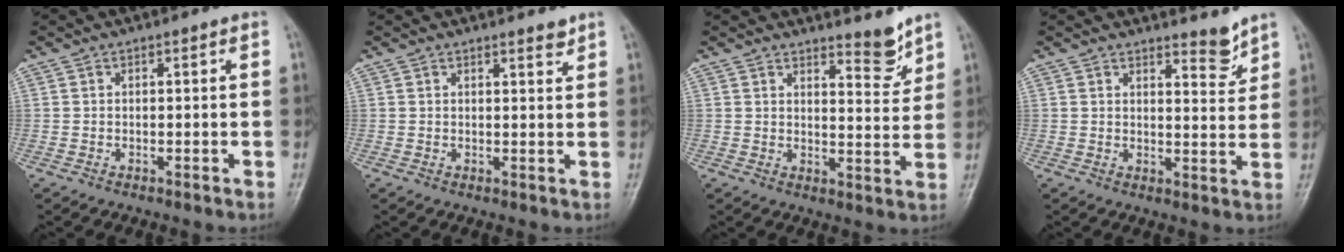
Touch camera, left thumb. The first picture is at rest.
{"total": 1.9, "force": [1.7, 0.4, 0.8], "torque": [-0.003, -0.014, 0.024]}
{"total": 5.1, "force": [4.5, 1.1, 2.1], "torque": [-0.016, -0.047, 0.071]}
{"total": 3.9, "force": [3.6, 0.9, 1.3], "torque": [-0.007, -0.037, 0.055]}